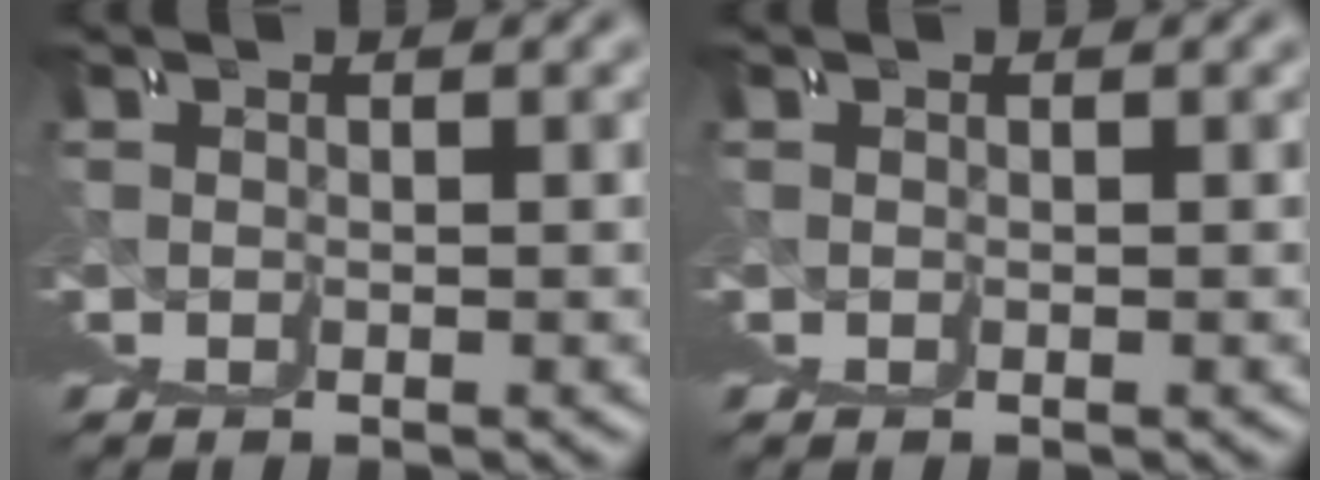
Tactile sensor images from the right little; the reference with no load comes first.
{"total": 0.0}